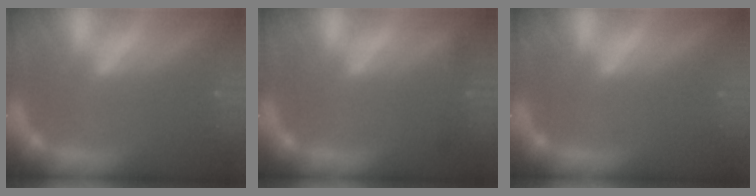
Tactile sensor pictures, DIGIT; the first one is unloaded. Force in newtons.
{"total": 1.9}
{"total": 0.0}